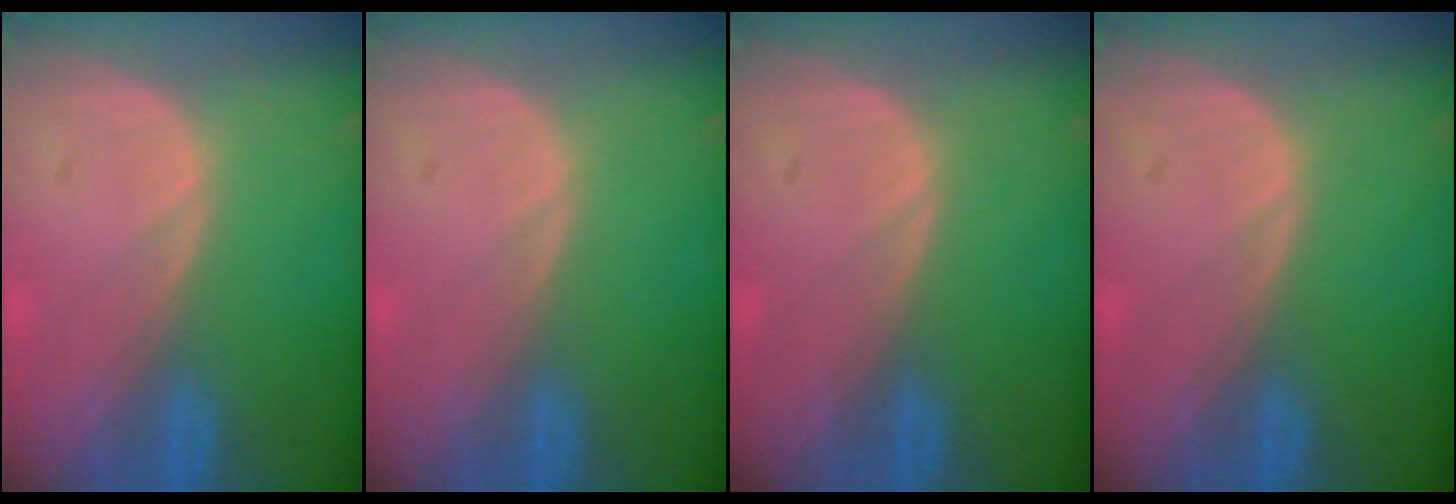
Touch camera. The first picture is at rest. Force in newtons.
{"total": 0.0}
{"total": 0.0}
{"total": 0.0}